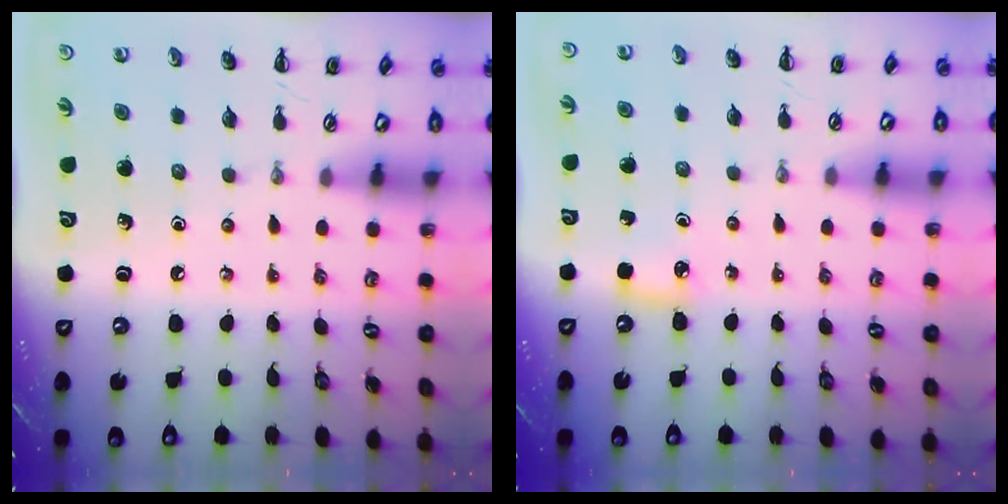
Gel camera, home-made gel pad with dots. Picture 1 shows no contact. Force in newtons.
{"total": 3.9, "press": 3.7, "slide": 1.2}